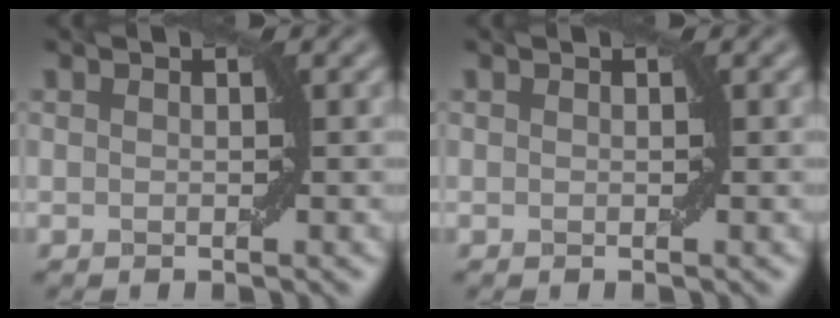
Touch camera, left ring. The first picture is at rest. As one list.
[{"total": 0.0}]